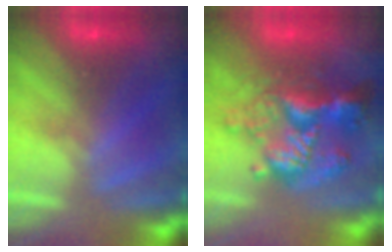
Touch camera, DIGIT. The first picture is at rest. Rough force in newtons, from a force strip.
{"total": 9.0}